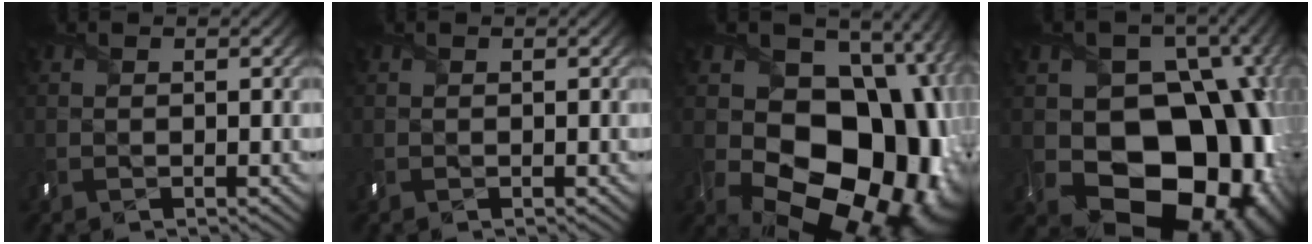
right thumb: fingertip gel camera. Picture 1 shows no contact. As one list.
[{"total": 0.0}, {"total": 21.8, "force": [-1.3, 16.7, 14.0], "torque": [-0.192, -0.032, -0.007]}, {"total": 20.4, "force": [-2.1, 16.3, 12.1], "torque": [-0.157, -0.037, -0.027]}]